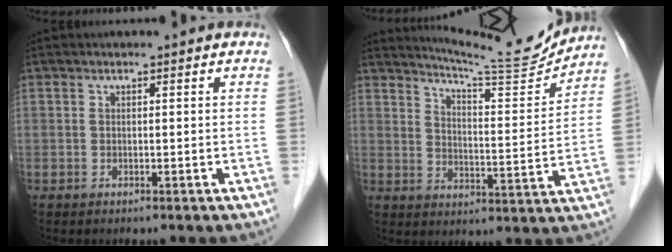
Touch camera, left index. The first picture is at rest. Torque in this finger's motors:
{"motor_torque": [0.37, -0.65, 0.05, 0.01]}